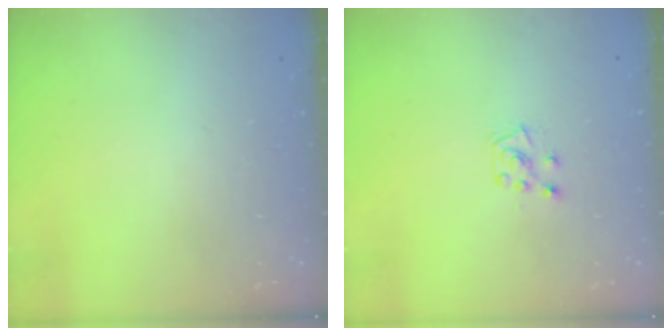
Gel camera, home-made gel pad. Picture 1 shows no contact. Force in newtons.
{"total": 5.4, "press": 5.4, "slide": 0.6}